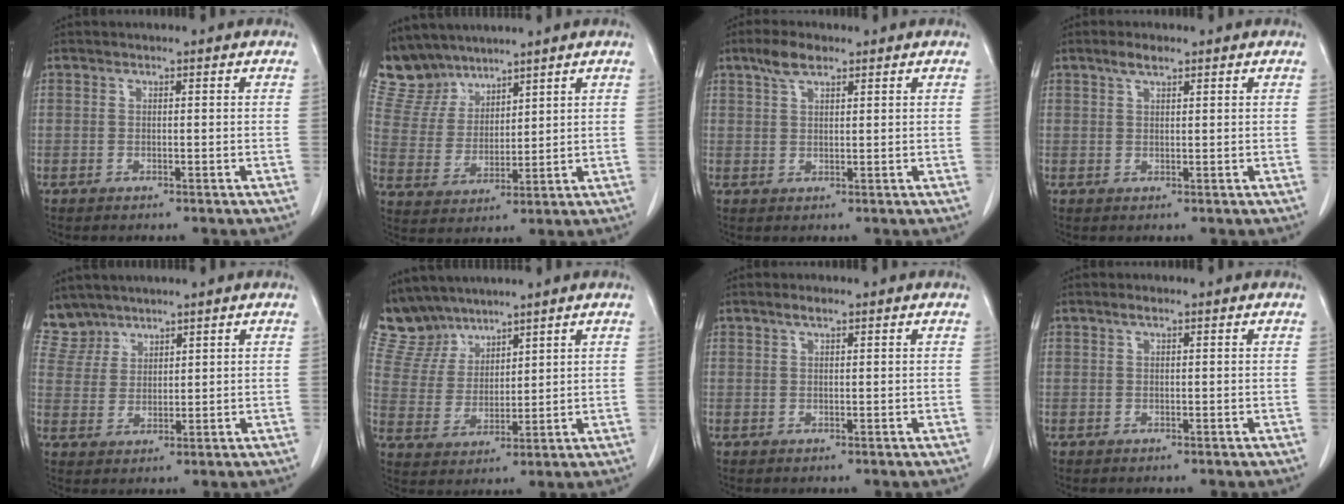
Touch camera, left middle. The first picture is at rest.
{"total": 7.9, "force": [7.2, 3.2, 0.3], "torque": [-0.018, 0.009, 0.160]}
{"total": 3.8, "force": [2.6, 1.3, 2.4], "torque": [-0.053, 0.010, 0.051]}
{"total": 2.3, "force": [1.6, 0.6, 1.5], "torque": [-0.034, 0.006, 0.031]}
{"total": 4.7, "force": [4.3, 1.7, -0.7], "torque": [0.013, 0.004, 0.096]}
{"total": 7.7, "force": [7.0, 3.0, 0.3], "torque": [-0.017, 0.009, 0.156]}
{"total": 1.4, "force": [1.0, 0.3, 1.0], "torque": [-0.022, 0.005, 0.019]}
{"total": 0.9, "force": [0.6, 0.2, 0.7], "torque": [-0.016, 0.005, 0.011]}